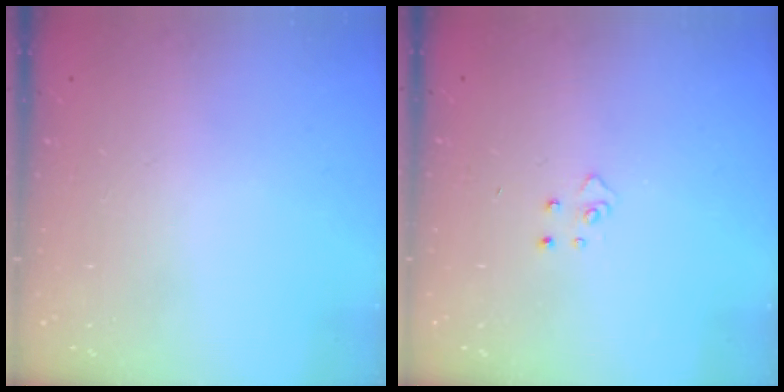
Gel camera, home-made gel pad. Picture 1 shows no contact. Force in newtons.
{"total": 3.4, "press": 3.4, "slide": 0.4}